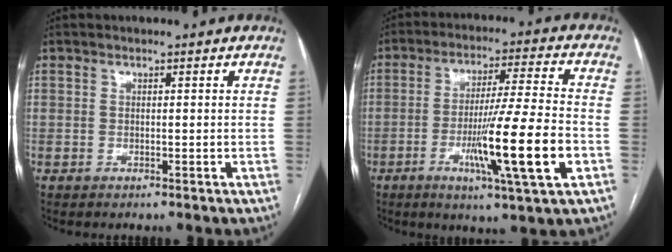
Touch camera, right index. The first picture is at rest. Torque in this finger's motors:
{"motor_torque": [2.14, 0.00, 0.65, 0.21]}